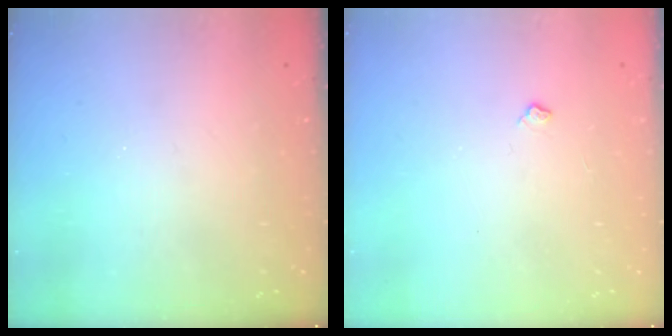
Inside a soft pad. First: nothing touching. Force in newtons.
{"total": 3.7, "press": 3.7, "slide": 0.6}